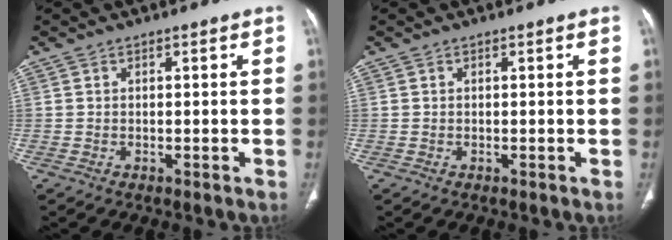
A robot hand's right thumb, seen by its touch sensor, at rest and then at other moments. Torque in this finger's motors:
{"motor_torque": [-0.12, 0.01, 0.09, -0.05, 0.00]}